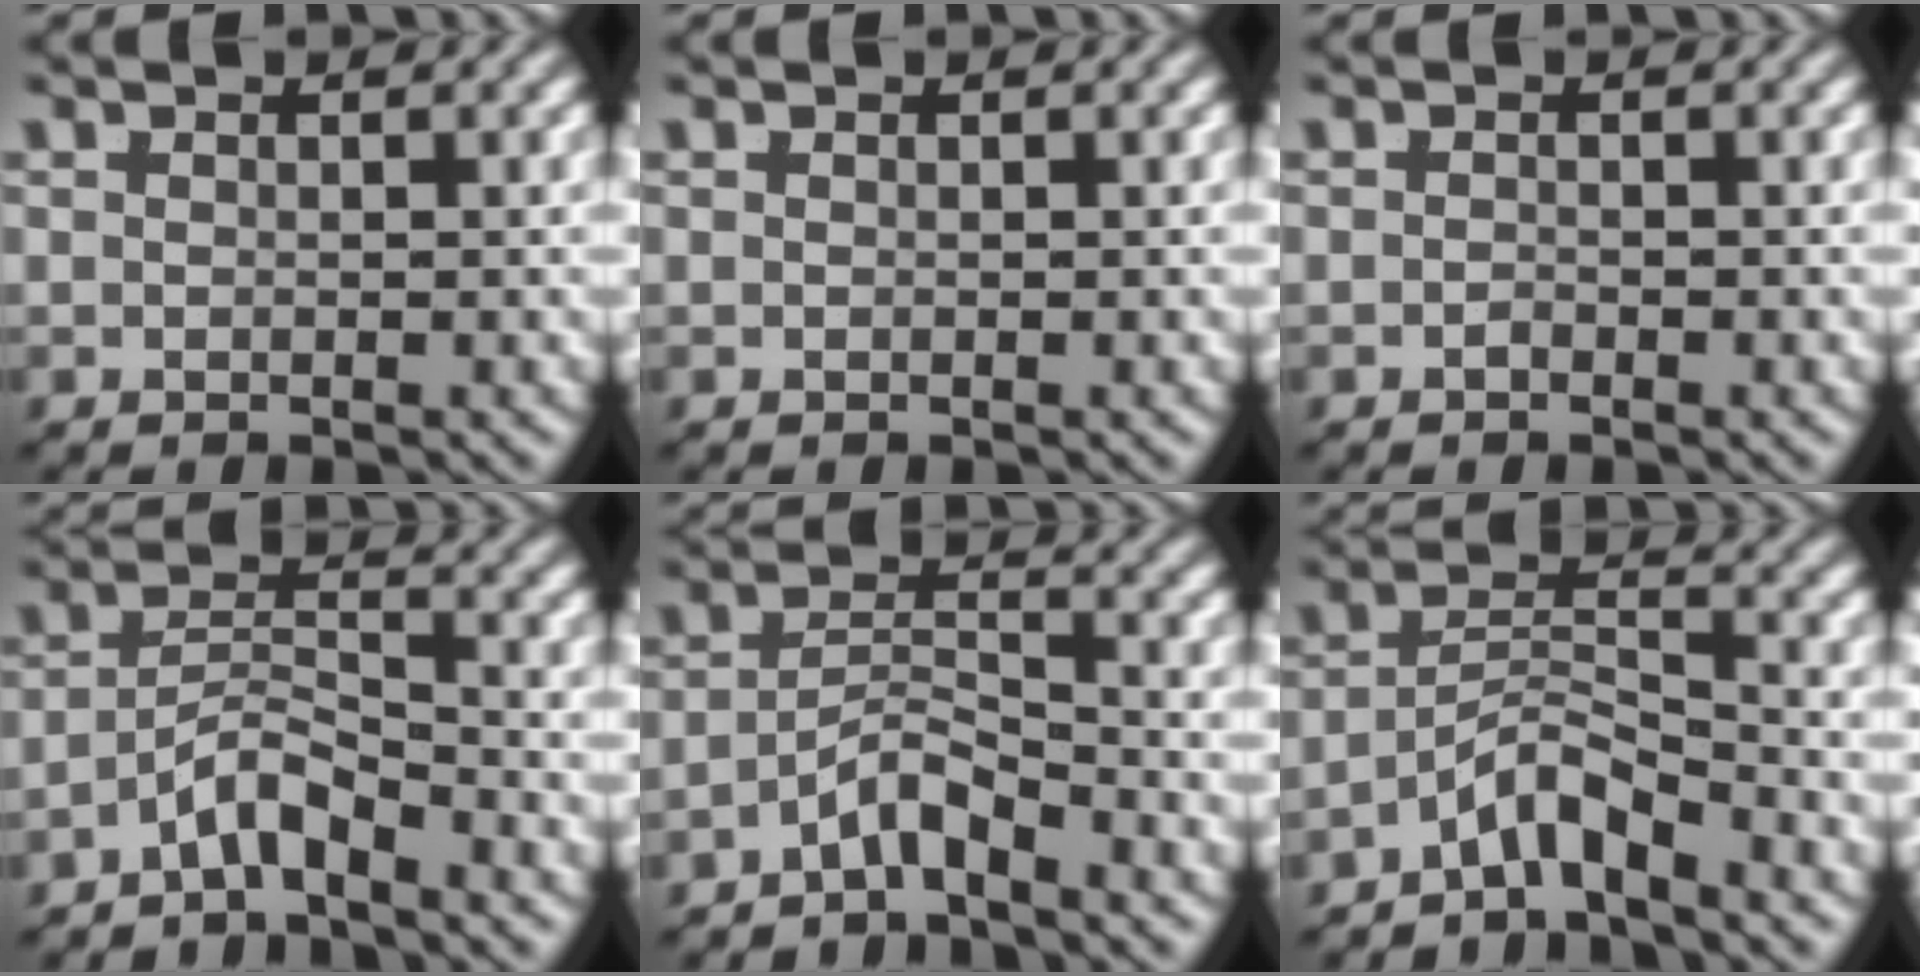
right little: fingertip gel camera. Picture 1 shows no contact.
{"total": 0.0}
{"total": 0.9, "force": [-0.7, -0.4, -0.1], "torque": [0.005, -0.006, -0.010]}
{"total": 3.8, "force": [-2.8, 1.2, 2.2], "torque": [-0.034, -0.011, -0.043]}
{"total": 3.5, "force": [-2.7, 1.1, 2.1], "torque": [-0.029, -0.009, -0.043]}
{"total": 4.4, "force": [-3.2, 1.6, 2.6], "torque": [-0.041, -0.016, -0.048]}